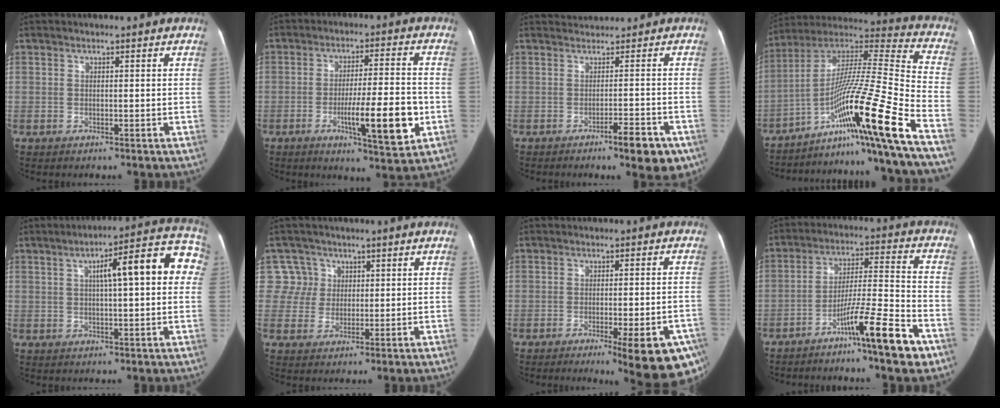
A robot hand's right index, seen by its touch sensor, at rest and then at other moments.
{"total": 12.0, "force": [-3.5, 1.4, 11.3], "torque": [-0.176, -0.007, -0.051]}
{"total": 4.9, "force": [-1.5, 1.3, 4.5], "torque": [-0.060, 0.009, -0.015]}
{"total": 24.8, "force": [-12.3, -1.4, 21.5], "torque": [-0.347, -0.002, -0.207]}
{"total": 13.9, "force": [3.3, 2.8, 13.2], "torque": [-0.162, 0.047, 0.033]}
{"total": 4.9, "force": [1.6, 4.6, -0.7], "torque": [0.029, 0.008, 0.030]}
{"total": 14.2, "force": [-8.6, 2.4, 11.1], "torque": [-0.064, 0.004, -0.107]}
{"total": 13.0, "force": [-8.0, -0.2, 10.2], "torque": [-0.164, -0.008, -0.139]}